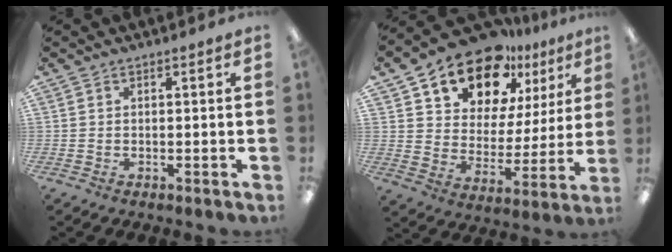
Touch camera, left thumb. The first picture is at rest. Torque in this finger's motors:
{"motor_torque": [1.79, 2.58, 1.37, -1.40, 0.08]}